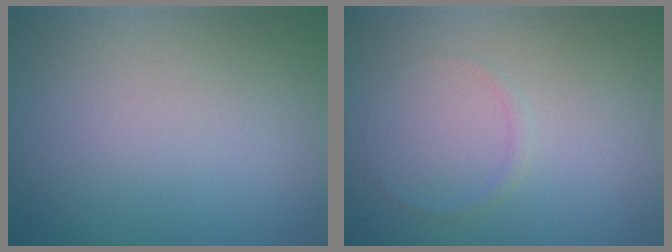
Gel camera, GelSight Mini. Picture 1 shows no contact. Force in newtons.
{"total": 0.6, "press": 0.6, "slide": 0.1}